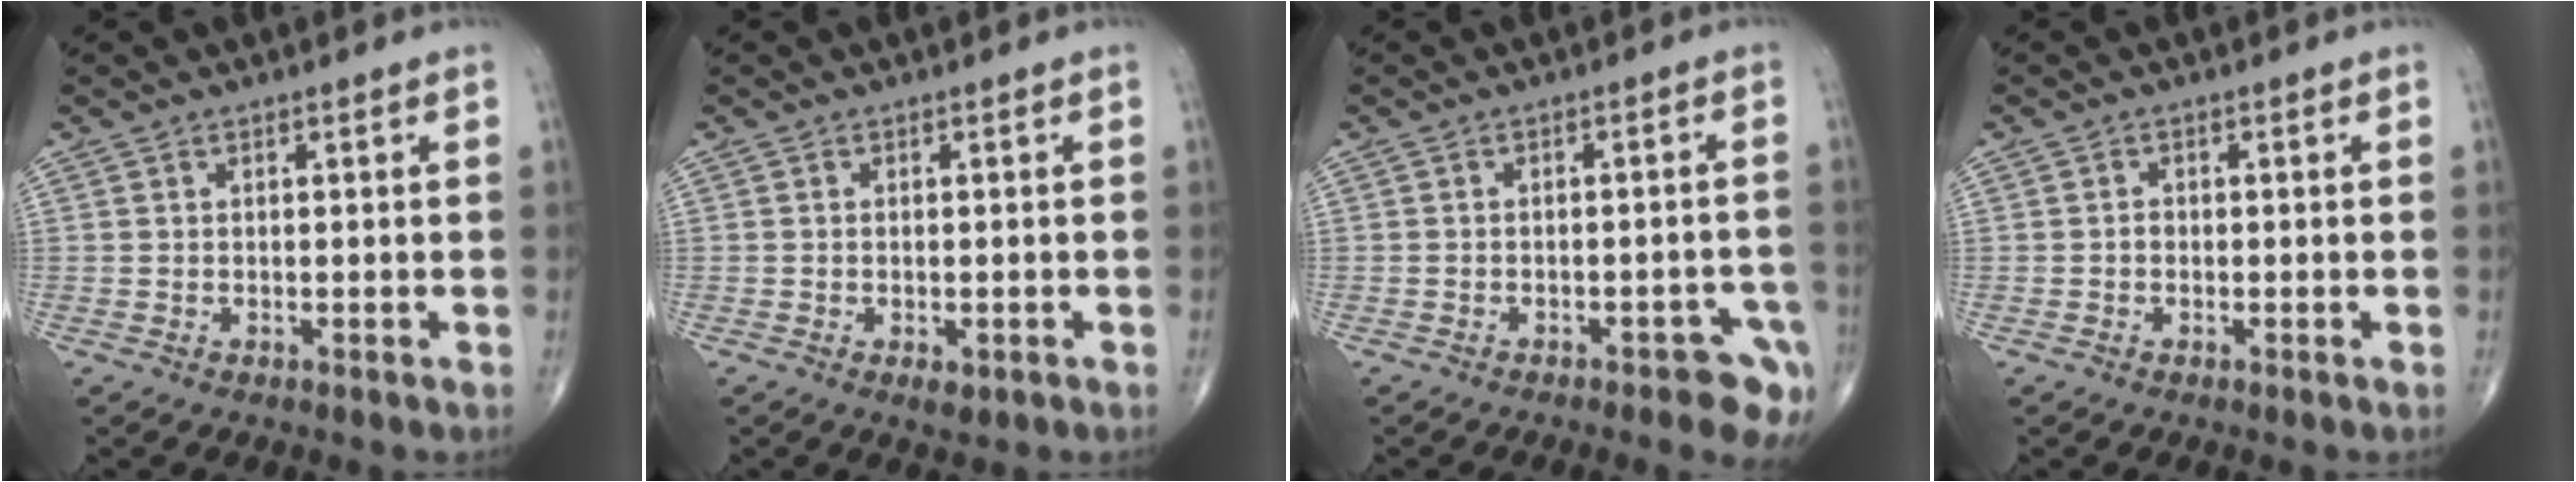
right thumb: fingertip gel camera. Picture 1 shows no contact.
{"total": 2.1, "force": [-0.8, 1.0, 1.7], "torque": [-0.027, -0.002, -0.009]}
{"total": 8.2, "force": [-5.1, 3.4, 5.5], "torque": [-0.047, 0.027, -0.065]}
{"total": 0.9, "force": [-0.3, 0.7, 0.5], "torque": [-0.003, 0.003, -0.007]}